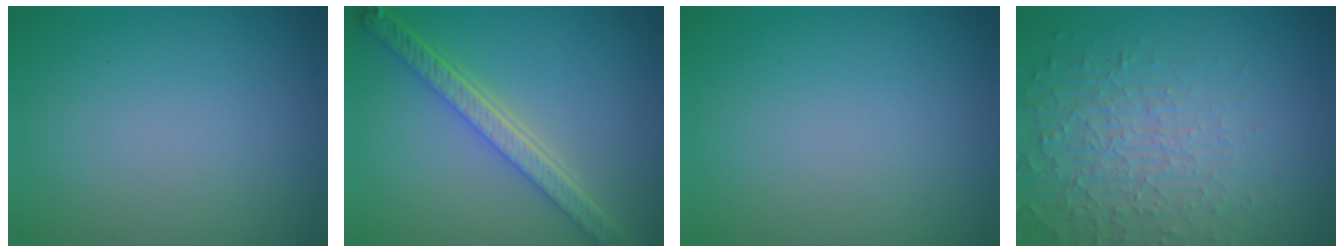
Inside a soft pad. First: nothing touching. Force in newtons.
{"total": 5.4, "press": 4.2, "slide": 3.4}
{"total": 0.0}
{"total": 5.3, "press": 3.4, "slide": 4.1}